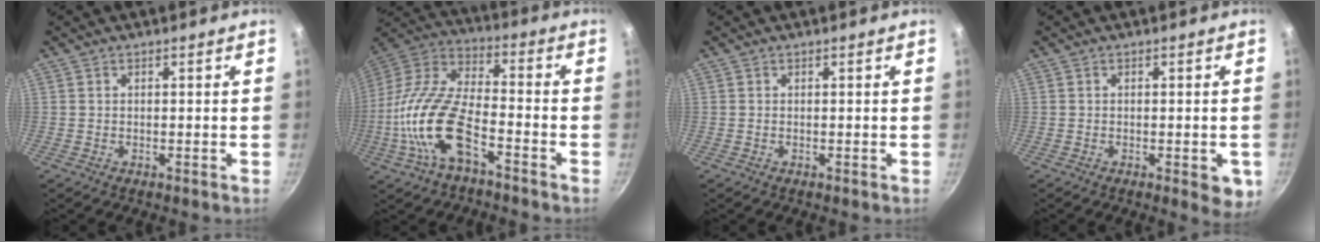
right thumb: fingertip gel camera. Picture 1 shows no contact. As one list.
[{"total": 17.7, "force": [-6.5, 8.1, 14.4], "torque": [-0.304, 0.048, -0.122]}, {"total": 0.0}, {"total": 4.6, "force": [-1.6, 1.7, 4.0], "torque": [-0.033, -0.004, -0.015]}]